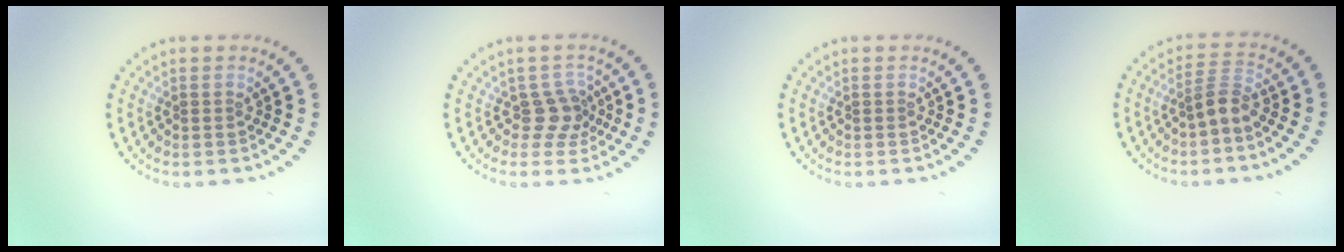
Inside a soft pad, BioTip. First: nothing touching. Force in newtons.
{"total": 2.4, "press": 1.8, "slide": 1.6}
{"total": 0.0}
{"total": 2.2, "press": 1.6, "slide": 1.5}